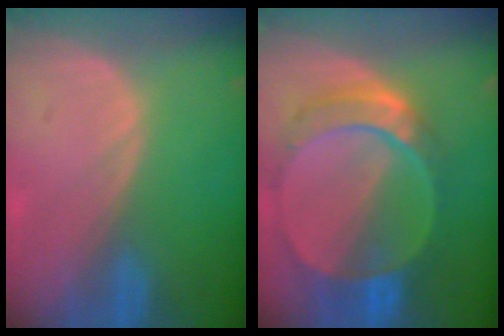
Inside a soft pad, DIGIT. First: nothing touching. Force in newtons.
{"total": 9.4, "press": 8.3, "slide": 4.5}